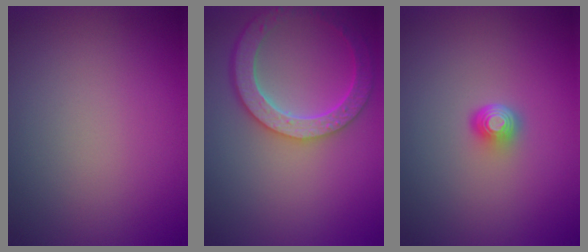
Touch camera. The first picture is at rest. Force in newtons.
{"total": 5.8, "press": 4.7, "slide": 3.4}
{"total": 2.0, "press": 1.3, "slide": 1.6}